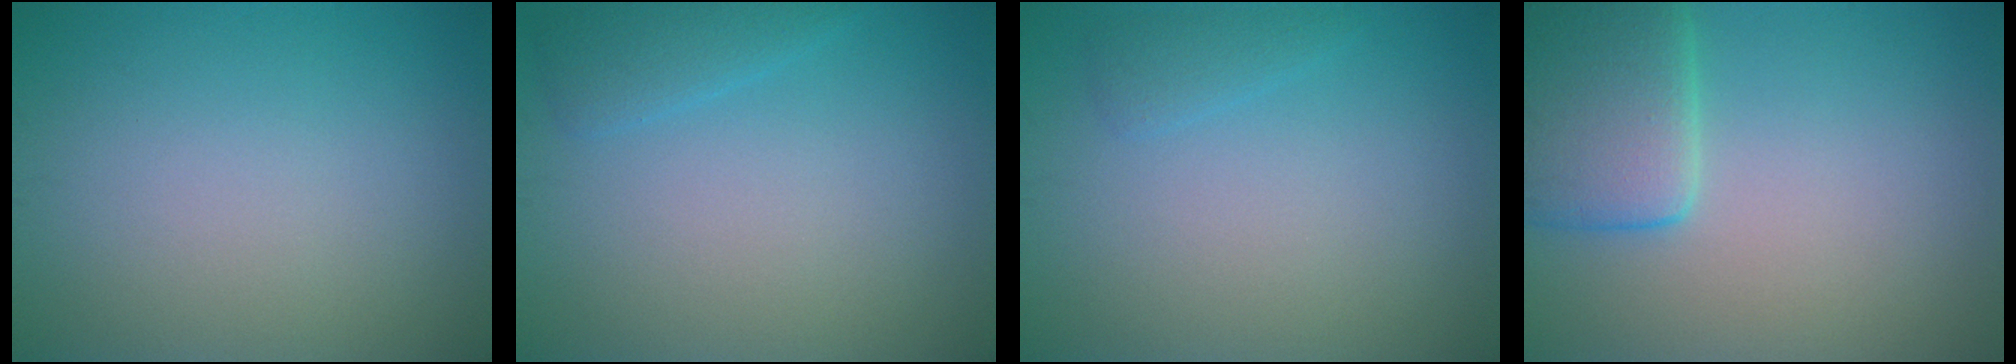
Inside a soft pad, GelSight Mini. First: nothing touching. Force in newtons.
{"total": 1.7, "press": 1.7, "slide": 0.2}
{"total": 1.1, "press": 1.1, "slide": 0.1}
{"total": 5.5, "press": 5.5, "slide": 0.5}